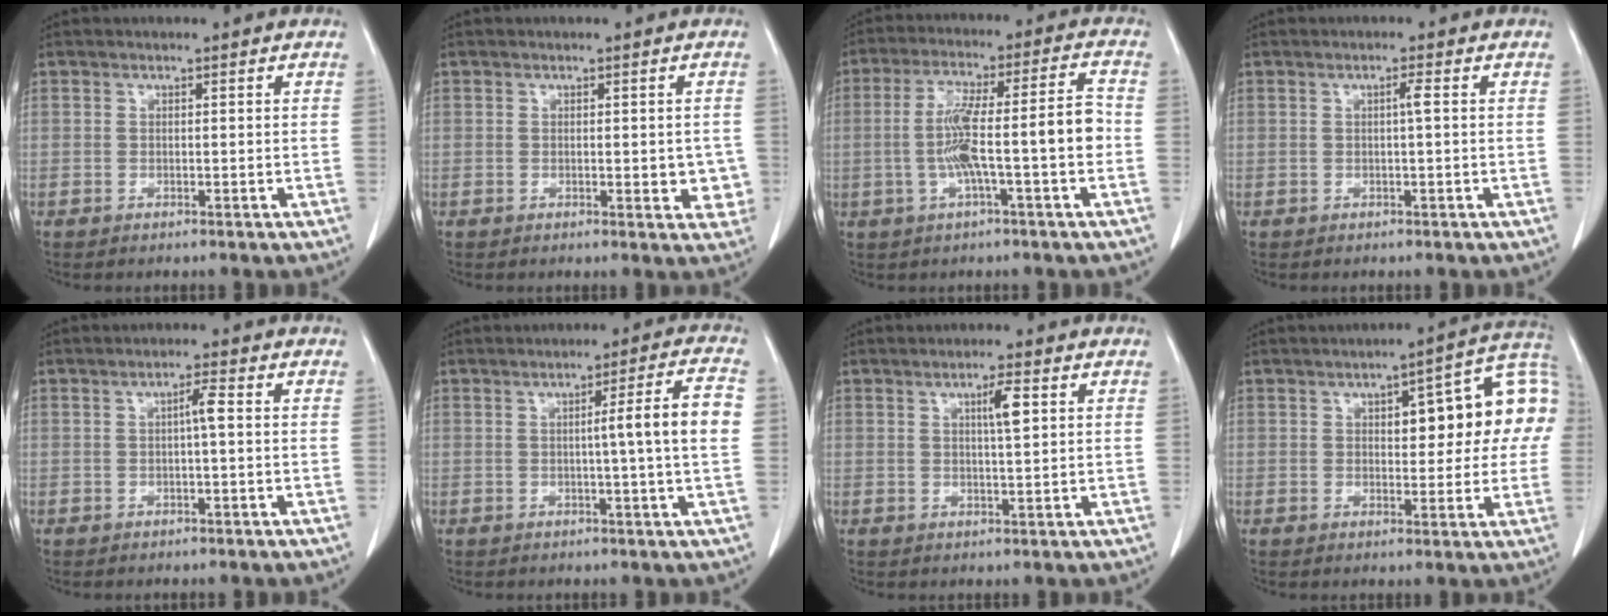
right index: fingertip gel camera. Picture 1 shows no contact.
{"total": 3.8, "force": [-0.5, 1.7, 3.3], "torque": [-0.024, -0.002, -0.005]}
{"total": 11.5, "force": [-2.1, 0.5, 11.3], "torque": [-0.201, 0.026, -0.036]}
{"total": 1.2, "force": [0.1, -0.2, 1.2], "torque": [-0.019, 0.002, 0.002]}
{"total": 2.2, "force": [0.2, 0.2, 2.2], "torque": [-0.035, 0.005, 0.002]}
{"total": 7.4, "force": [0.2, -1.1, 7.3], "torque": [-0.102, 0.006, 0.002]}
{"total": 3.5, "force": [1.2, 0.2, 3.3], "torque": [-0.051, 0.000, 0.018]}
{"total": 14.0, "force": [2.5, 4.5, 13.1], "torque": [-0.161, 0.041, 0.029]}